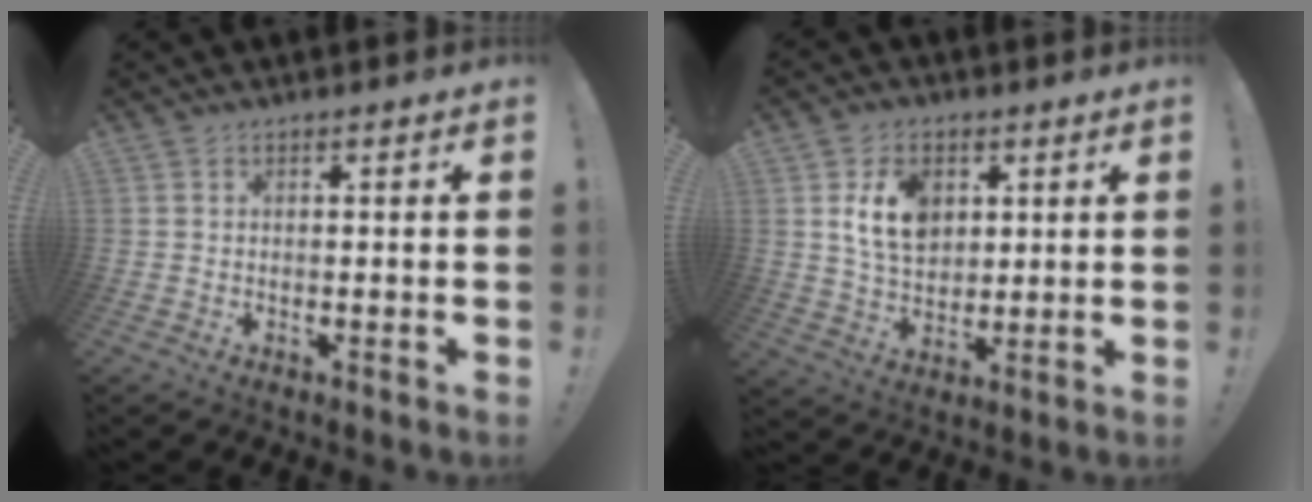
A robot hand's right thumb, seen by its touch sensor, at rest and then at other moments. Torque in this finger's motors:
{"motor_torque": [0.62, 0.60, 0.49, -0.30, 0.01]}